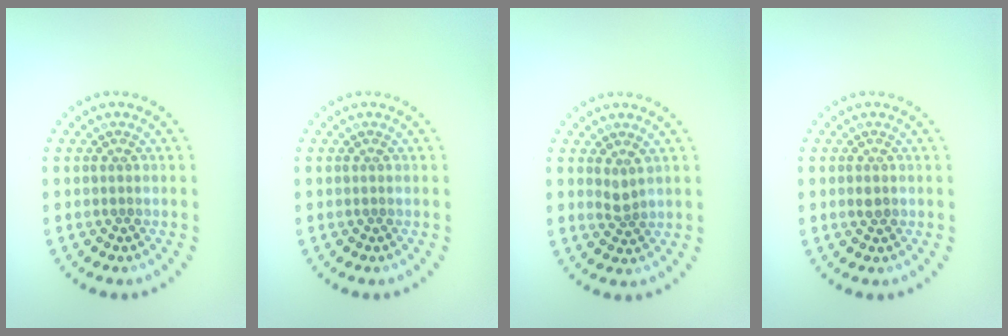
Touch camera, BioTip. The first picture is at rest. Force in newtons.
{"total": 0.0}
{"total": 1.3, "press": 1.0, "slide": 0.8}
{"total": 1.0, "press": 1.0, "slide": 0.2}